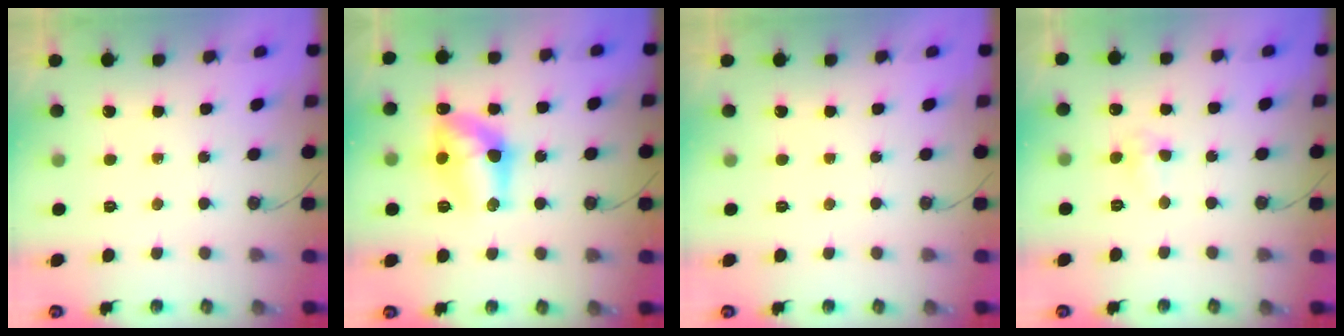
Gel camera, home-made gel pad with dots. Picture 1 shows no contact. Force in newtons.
{"total": 13.1, "press": 13.0, "slide": 1.0}
{"total": 0.0}
{"total": 3.1, "press": 2.9, "slide": 1.1}